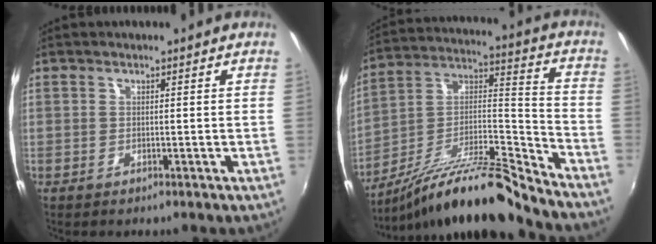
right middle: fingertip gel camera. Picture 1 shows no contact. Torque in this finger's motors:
{"motor_torque": [0.88, -1.26, 0.05, 0.00]}